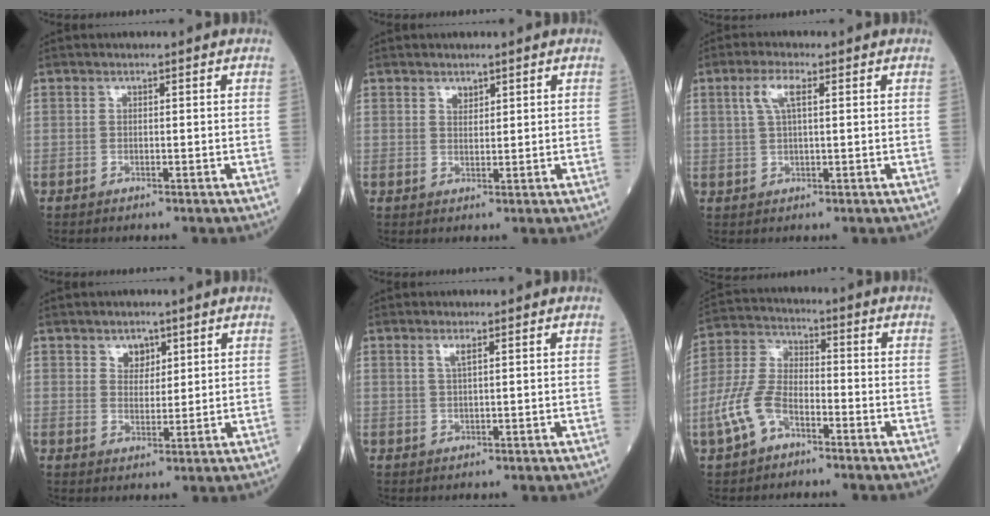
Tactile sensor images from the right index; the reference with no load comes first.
{"total": 1.6, "force": [1.2, 0.9, 0.7], "torque": [-0.010, -0.002, 0.022]}
{"total": 4.2, "force": [1.6, 1.0, 3.7], "torque": [-0.081, 0.011, 0.035]}
{"total": 3.2, "force": [2.0, 2.1, 1.4], "torque": [-0.020, 0.000, 0.037]}
{"total": 1.6, "force": [0.9, 0.0, 1.3], "torque": [-0.030, 0.000, 0.018]}
{"total": 8.8, "force": [-4.3, 4.7, 6.0], "torque": [-0.152, 0.012, -0.090]}